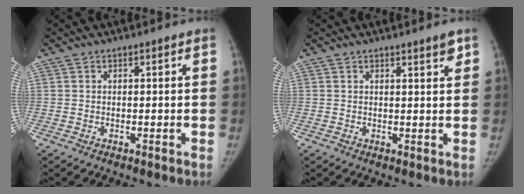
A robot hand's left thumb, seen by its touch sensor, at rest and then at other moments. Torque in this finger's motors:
{"motor_torque": [-0.27, -0.27, 0.21, 0.27, -0.01]}